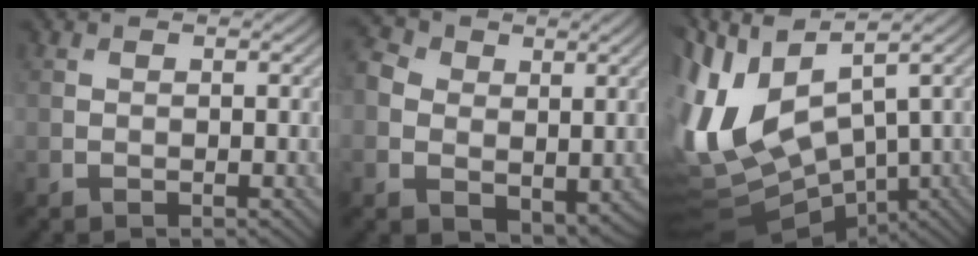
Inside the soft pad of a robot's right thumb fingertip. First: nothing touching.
{"total": 6.9, "force": [0.8, 5.6, 3.9], "torque": [-0.111, -0.005, 0.014]}
{"total": 15.0, "force": [0.4, 7.5, 13.0], "torque": [-0.308, 0.002, 0.023]}